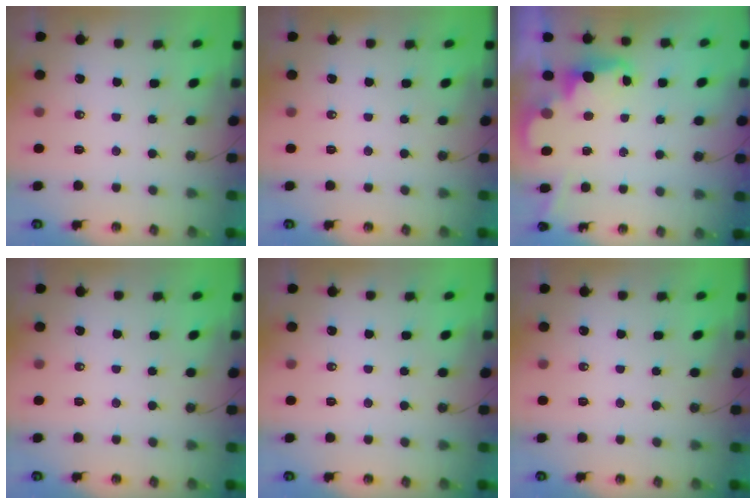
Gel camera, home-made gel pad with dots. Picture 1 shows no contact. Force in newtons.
{"total": 0.0}
{"total": 2.4, "press": 2.3, "slide": 0.5}
{"total": 0.0}
{"total": 0.0}
{"total": 0.0}